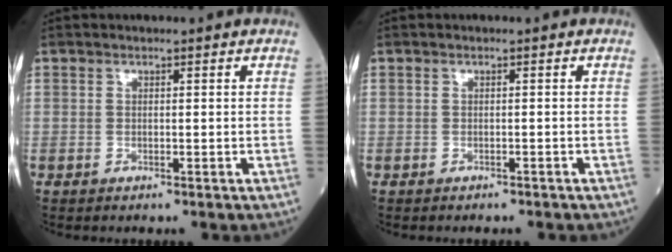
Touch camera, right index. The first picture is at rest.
{"total": 2.1, "force": [-1.8, 0.7, 0.8], "torque": [-0.019, -0.003, -0.016]}